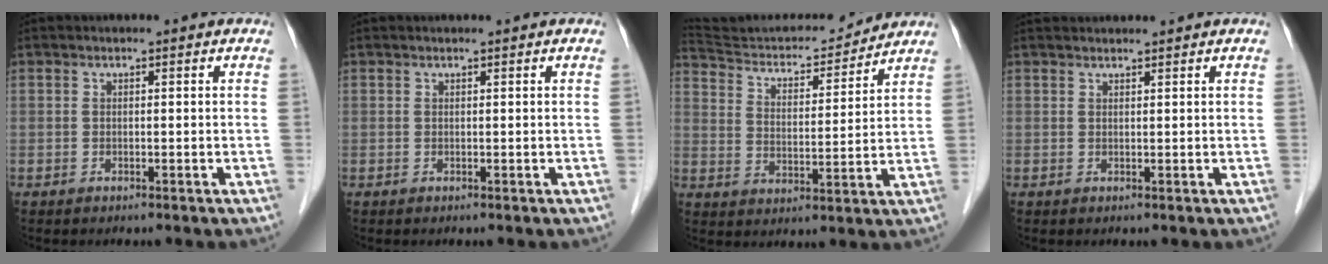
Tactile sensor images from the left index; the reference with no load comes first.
{"total": 0.6, "force": [0.6, 0.0, 0.2], "torque": [-0.005, 0.007, 0.011]}
{"total": 16.3, "force": [15.9, 1.9, 3.1], "torque": [-0.052, 0.004, 0.255]}
{"total": 3.7, "force": [3.6, 0.3, 1.0], "torque": [-0.008, 0.031, 0.053]}